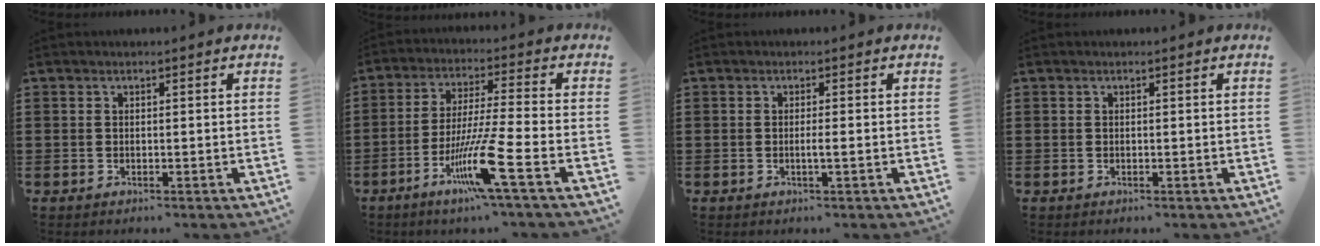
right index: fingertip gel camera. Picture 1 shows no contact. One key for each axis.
{"total": 11.0, "fx": -5.2, "fy": -0.3, "fz": 9.7, "tx": -0.192, "ty": -0.013, "tz": -0.099}
{"total": 1.3, "fx": -0.3, "fy": -0.1, "fz": 1.2, "tx": -0.021, "ty": -0.004, "tz": -0.007}
{"total": 0.0}